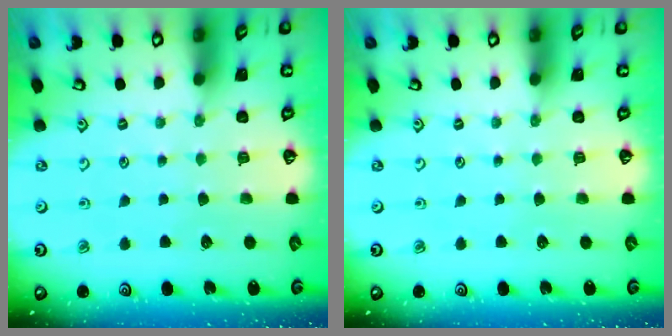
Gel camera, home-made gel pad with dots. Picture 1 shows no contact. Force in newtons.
{"total": 0.0}